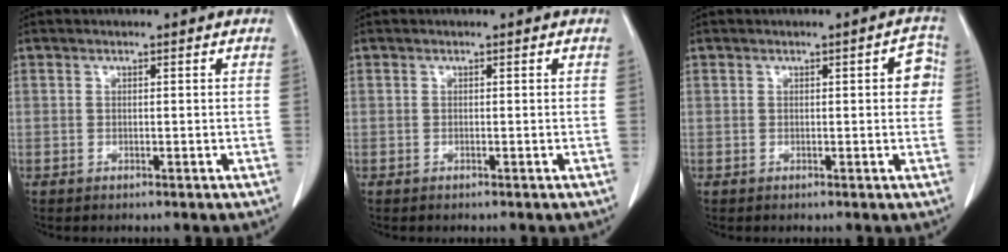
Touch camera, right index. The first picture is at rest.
{"total": 0.0}
{"total": 3.1, "force": [0.4, 1.1, 2.9], "torque": [-0.023, 0.006, 0.000]}